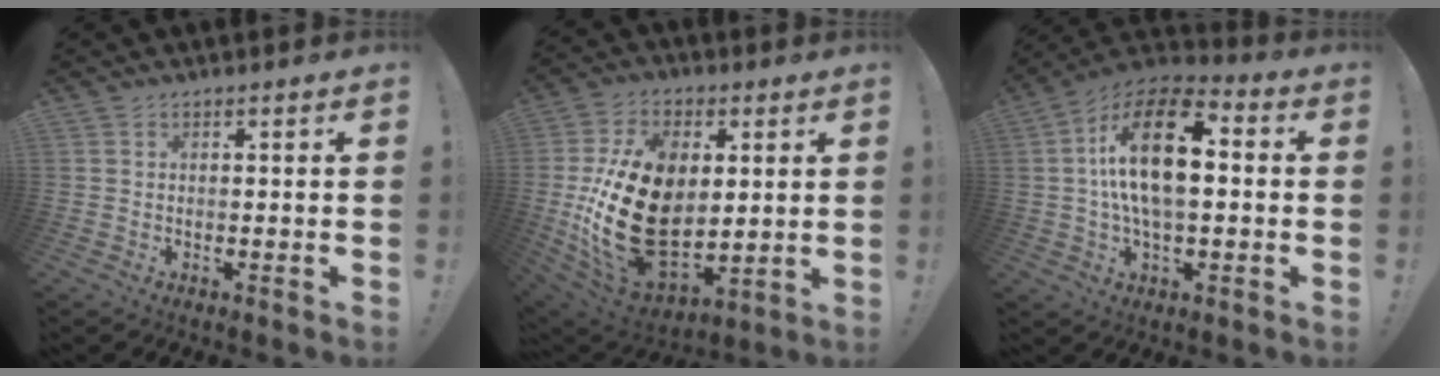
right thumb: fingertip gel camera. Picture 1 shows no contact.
{"total": 27.9, "force": [0.7, 18.5, 20.9], "torque": [-0.409, -0.012, 0.032]}
{"total": 20.0, "force": [1.7, 10.1, 17.2], "torque": [-0.296, 0.006, 0.023]}